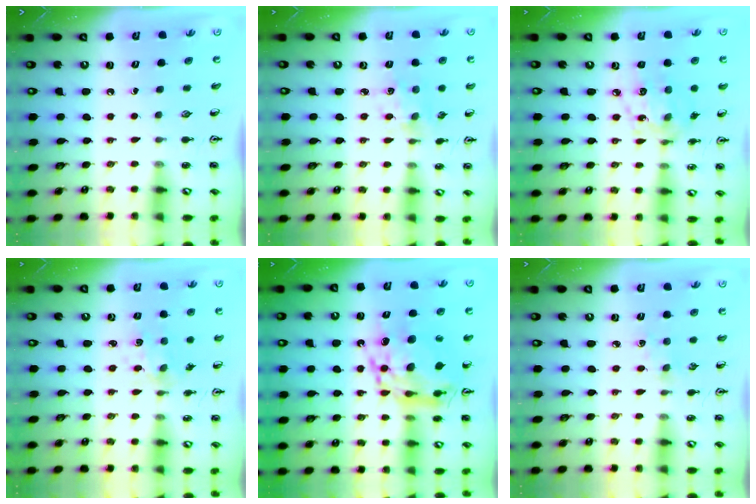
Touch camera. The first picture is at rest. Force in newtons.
{"total": 2.5, "press": 2.4, "slide": 0.7}
{"total": 10.7, "press": 10.6, "slide": 0.8}
{"total": 2.1, "press": 2.1, "slide": 0.3}
{"total": 16.2, "press": 16.1, "slide": 1.4}
{"total": 1.3, "press": 1.3, "slide": 0.3}